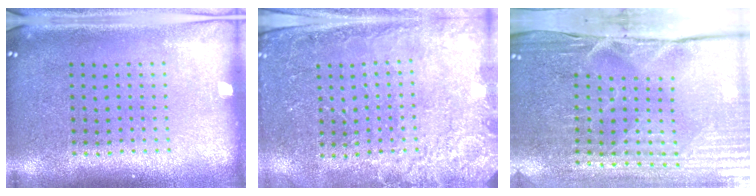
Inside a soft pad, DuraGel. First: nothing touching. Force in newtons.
{"total": 2.5, "press": 2.4, "slide": 0.5}
{"total": 4.8, "press": 4.3, "slide": 2.2}